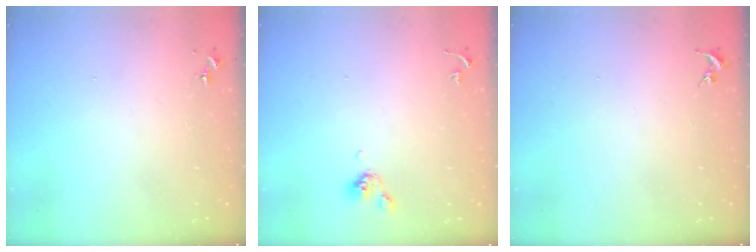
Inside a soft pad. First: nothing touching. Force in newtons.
{"total": 5.5, "press": 5.4, "slide": 0.9}
{"total": 0.0}